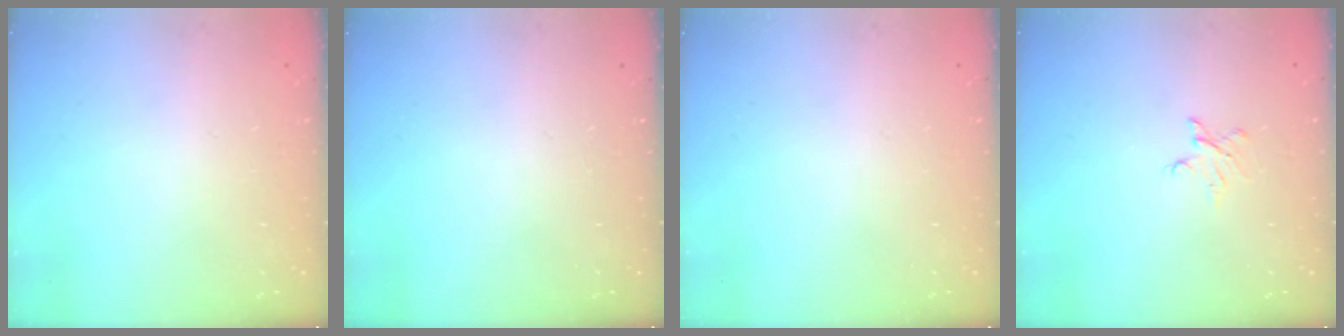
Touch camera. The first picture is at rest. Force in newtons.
{"total": 0.0}
{"total": 0.0}
{"total": 3.5, "press": 3.5, "slide": 0.3}